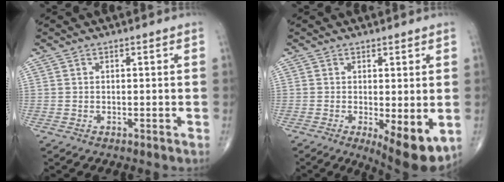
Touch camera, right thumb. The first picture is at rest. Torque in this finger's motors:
{"motor_torque": [-0.01, 0.85, 0.27, 0.11, 0.02]}